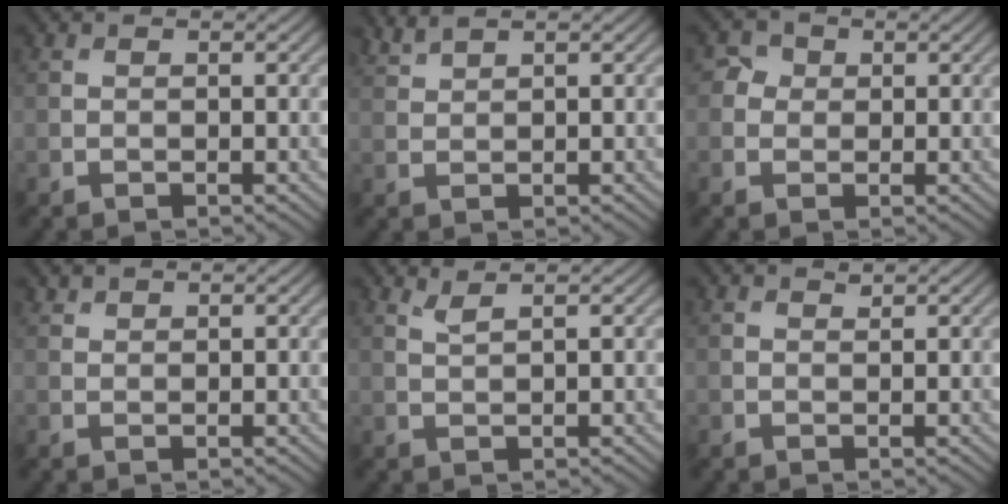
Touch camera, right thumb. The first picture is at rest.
{"total": 1.8, "force": [1.6, 0.2, 0.7], "torque": [-0.021, 0.006, 0.041]}
{"total": 1.9, "force": [0.3, 1.9, 0.5], "torque": [-0.005, 0.001, 0.001]}
{"total": 0.9, "force": [0.9, 0.3, 0.1], "torque": [-0.003, 0.000, 0.021]}
{"total": 1.6, "force": [1.2, 0.2, 1.0], "torque": [-0.027, 0.006, 0.025]}
{"total": 0.6, "force": [0.6, 0.1, 0.2], "torque": [-0.003, -0.002, 0.012]}